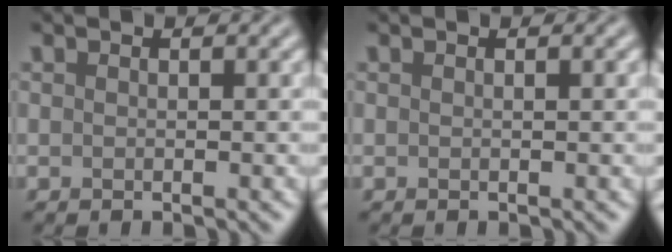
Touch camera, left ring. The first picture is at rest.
{"total": 0.0}